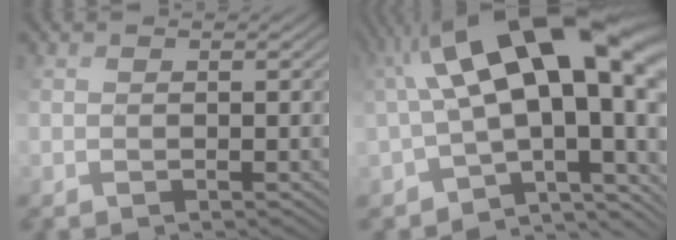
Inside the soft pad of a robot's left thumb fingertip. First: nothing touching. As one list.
[{"total": 15.9, "force": [1.6, 6.5, 14.4], "torque": [-0.200, 0.027, 0.041]}]